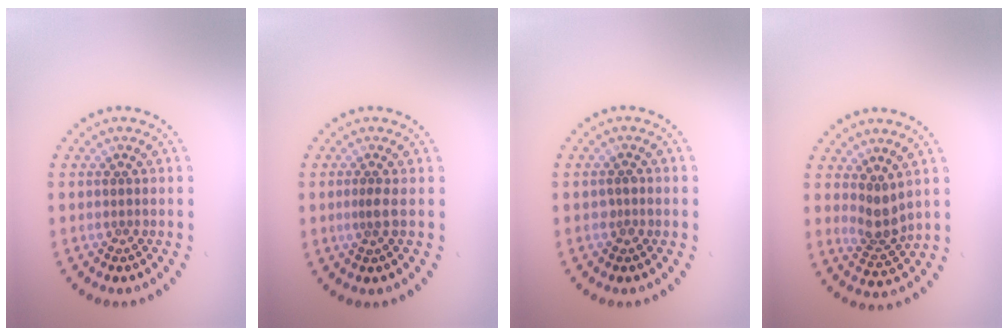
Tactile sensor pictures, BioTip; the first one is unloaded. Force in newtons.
{"total": 0.8, "press": 0.4, "slide": 0.7}
{"total": 0.6, "press": 0.6, "slide": 0.2}
{"total": 2.6, "press": 2.0, "slide": 1.6}